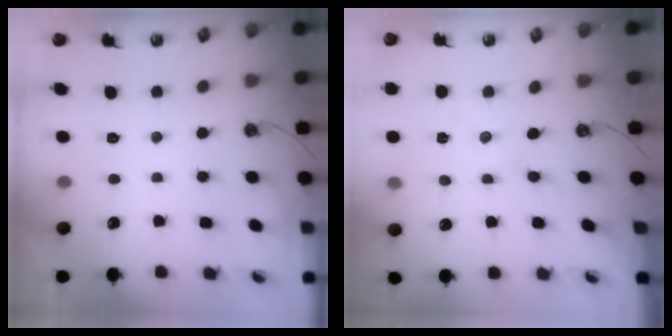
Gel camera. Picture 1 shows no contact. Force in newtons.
{"total": 0.0}